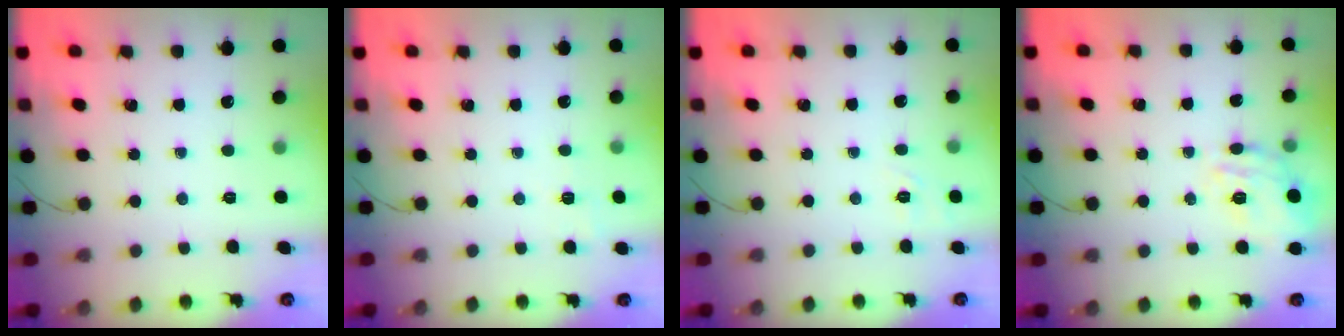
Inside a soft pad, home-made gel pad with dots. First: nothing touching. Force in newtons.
{"total": 1.9, "press": 0.9, "slide": 1.7}
{"total": 1.8, "press": 0.3, "slide": 1.8}
{"total": 13.7, "press": 13.7, "slide": 0.6}